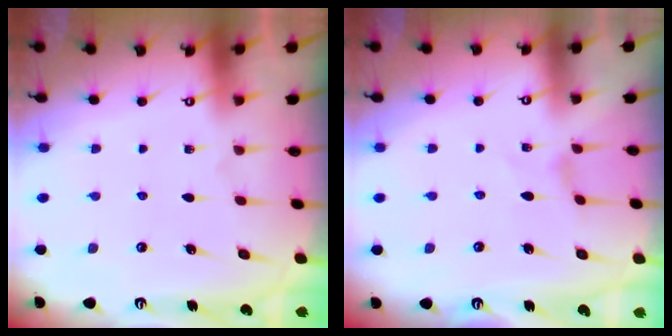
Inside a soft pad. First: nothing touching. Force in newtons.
{"total": 0.0}